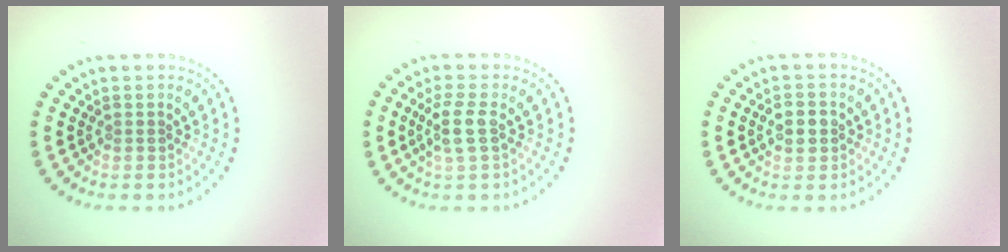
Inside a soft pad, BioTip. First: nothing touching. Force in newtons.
{"total": 2.4, "press": 2.0, "slide": 1.3}
{"total": 2.0, "press": 2.0, "slide": 0.2}